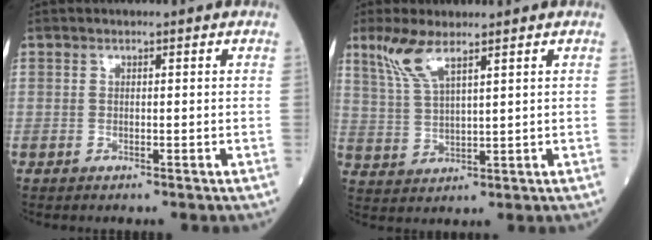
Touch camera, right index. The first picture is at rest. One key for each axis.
{"total": 5.8, "fx": 4.1, "fy": 0.8, "fz": 4.1, "tx": -0.099, "ty": 0.005, "tz": 0.089}